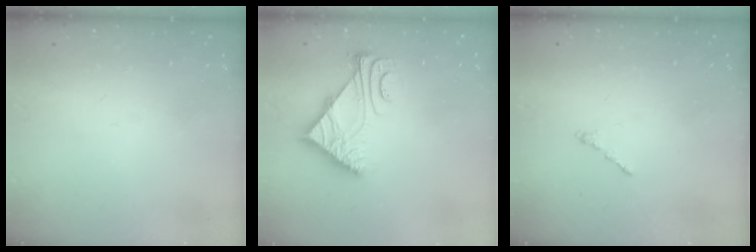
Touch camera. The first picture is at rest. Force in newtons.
{"total": 5.6, "press": 5.5, "slide": 0.8}
{"total": 0.0}